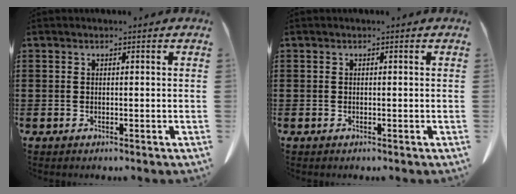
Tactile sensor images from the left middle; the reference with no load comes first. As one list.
[{"total": 0.0}]